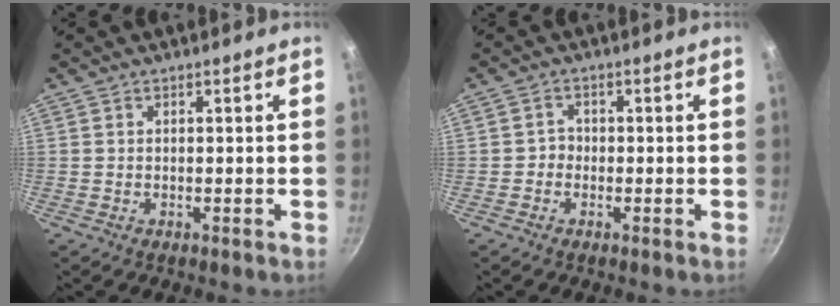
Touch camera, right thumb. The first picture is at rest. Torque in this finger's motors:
{"motor_torque": [-0.18, -0.02, 0.22, -0.09, -0.01]}